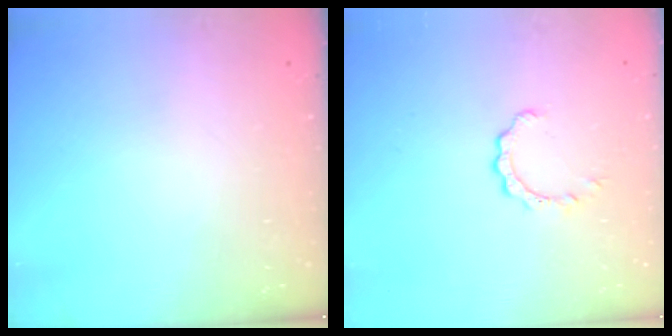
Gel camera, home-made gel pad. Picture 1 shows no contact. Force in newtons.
{"total": 2.1, "press": 2.1, "slide": 0.1}